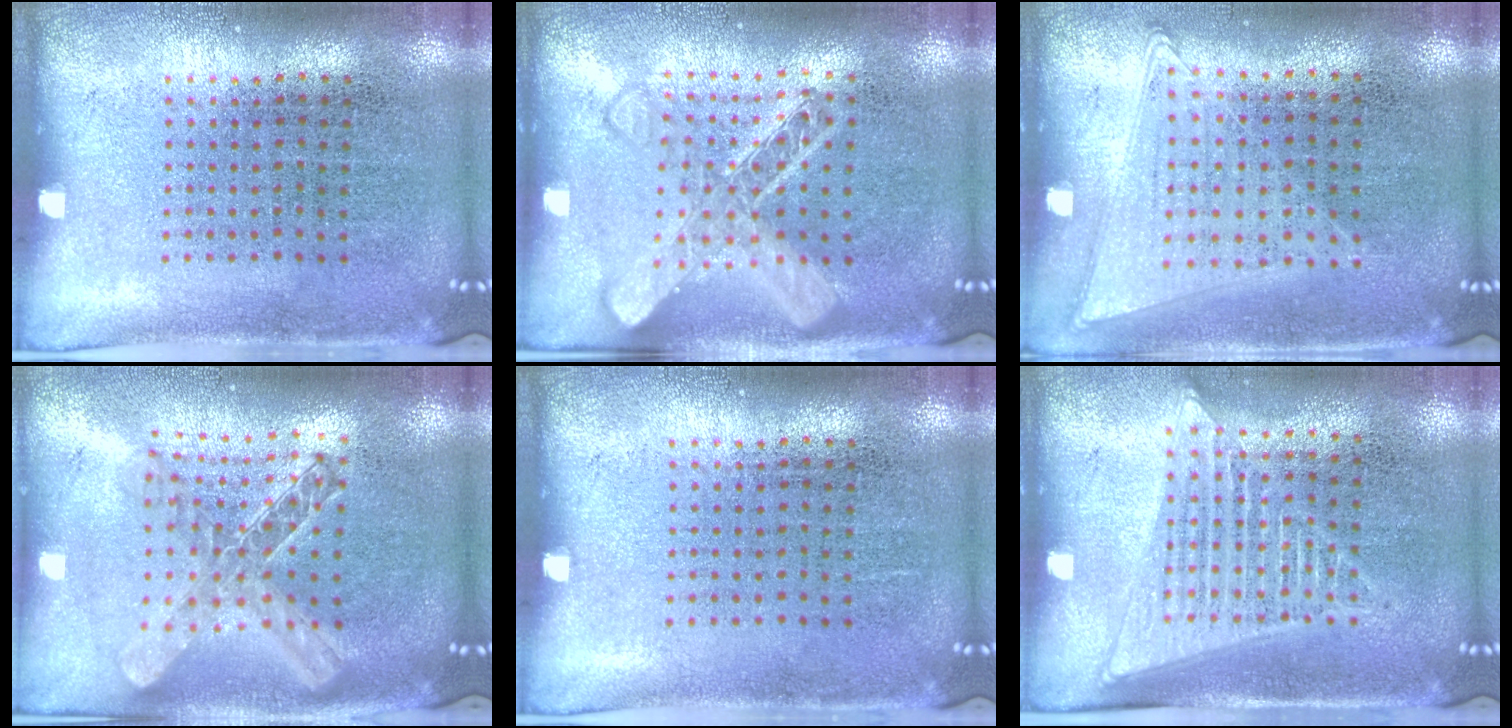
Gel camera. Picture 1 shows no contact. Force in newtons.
{"total": 2.1, "press": 2.1, "slide": 0.3}
{"total": 1.0, "press": 1.0, "slide": 0.4}
{"total": 2.0, "press": 1.7, "slide": 1.1}
{"total": 0.0}
{"total": 1.6, "press": 1.5, "slide": 0.6}